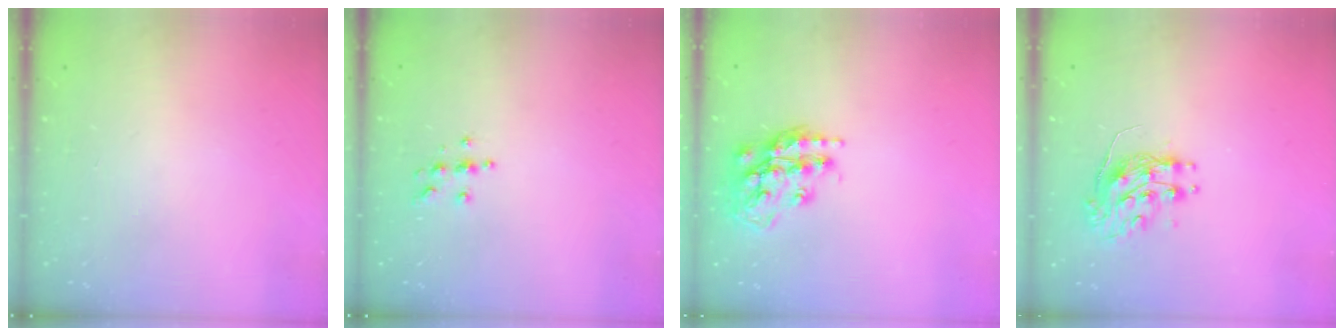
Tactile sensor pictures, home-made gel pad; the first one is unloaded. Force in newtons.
{"total": 3.9, "press": 3.9, "slide": 0.6}
{"total": 16.2, "press": 16.1, "slide": 1.2}
{"total": 9.3, "press": 9.3, "slide": 0.8}